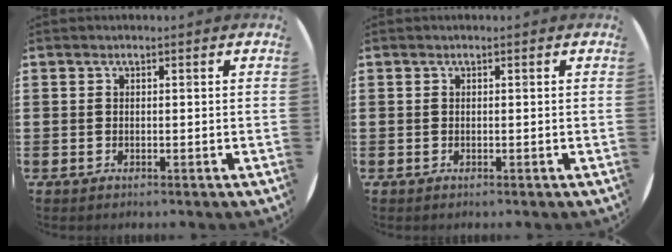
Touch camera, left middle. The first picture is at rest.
{"total": 0.0}